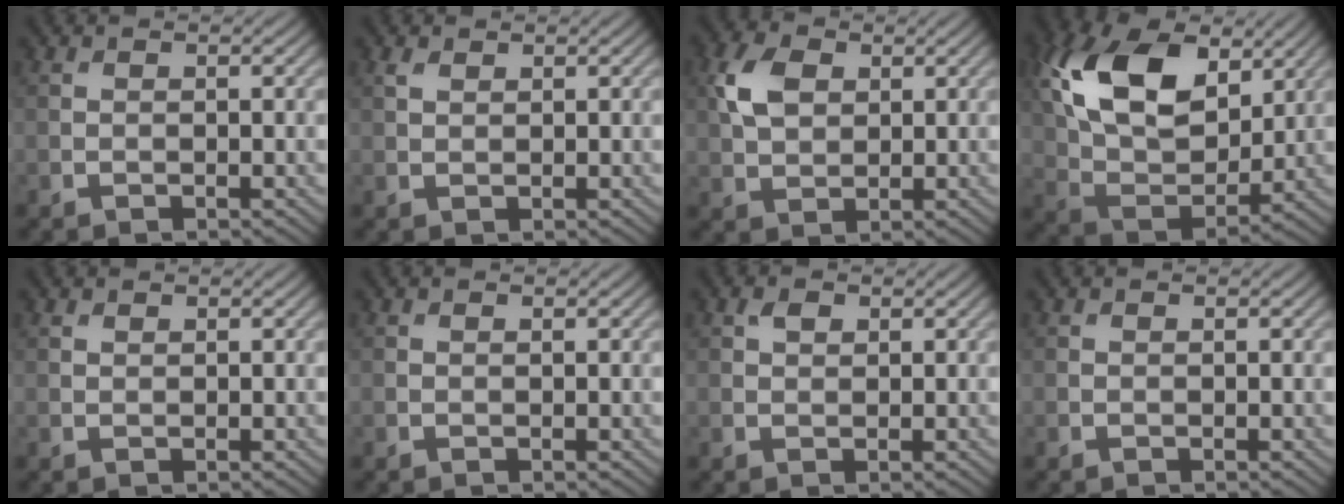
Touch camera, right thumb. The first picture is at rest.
{"total": 1.3, "force": [0.9, 0.6, 0.6], "torque": [-0.018, 0.003, 0.018]}
{"total": 5.3, "force": [1.7, 3.6, 3.5], "torque": [-0.084, 0.010, 0.029]}
{"total": 15.6, "force": [6.1, 9.4, 10.9], "torque": [-0.240, 0.016, 0.112]}
{"total": 0.7, "force": [0.6, 0.2, 0.2], "torque": [-0.005, 0.001, 0.013]}
{"total": 0.0}
{"total": 1.4, "force": [0.7, 0.9, 0.8], "torque": [-0.015, 0.002, 0.013]}
{"total": 0.0}